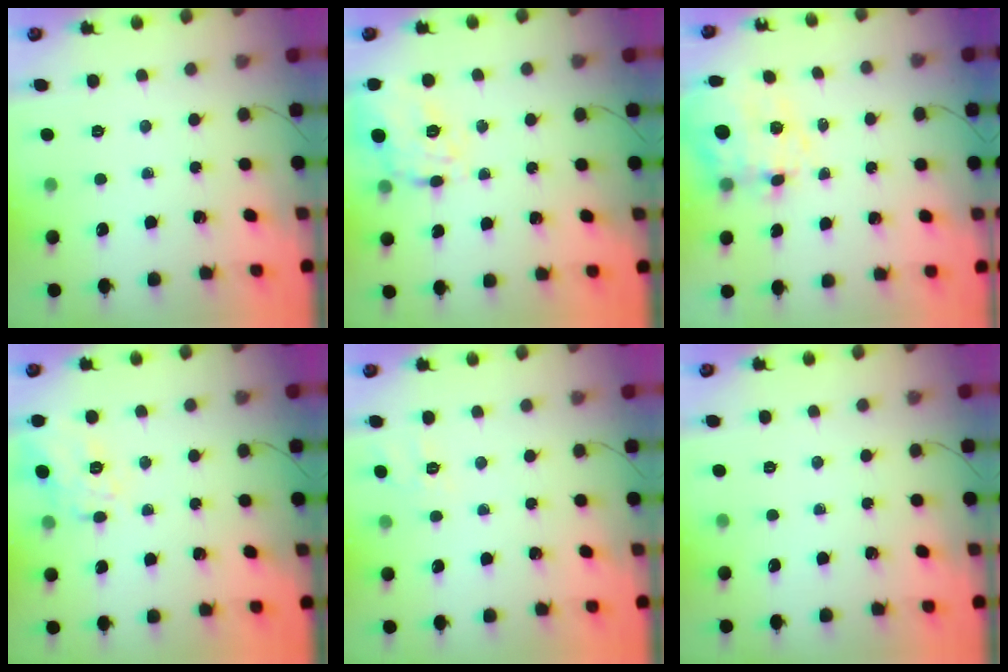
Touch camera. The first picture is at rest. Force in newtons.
{"total": 18.9, "press": 18.9, "slide": 0.7}
{"total": 12.4, "press": 12.2, "slide": 2.6}
{"total": 13.5, "press": 13.5, "slide": 0.5}
{"total": 9.5, "press": 9.3, "slide": 2.1}
{"total": 0.0}